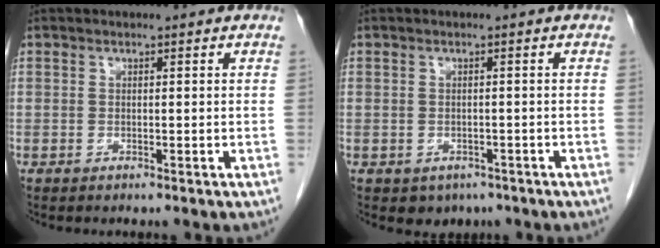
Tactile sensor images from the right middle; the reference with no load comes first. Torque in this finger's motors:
{"motor_torque": [0.03, -0.01, 0.00, -0.01]}